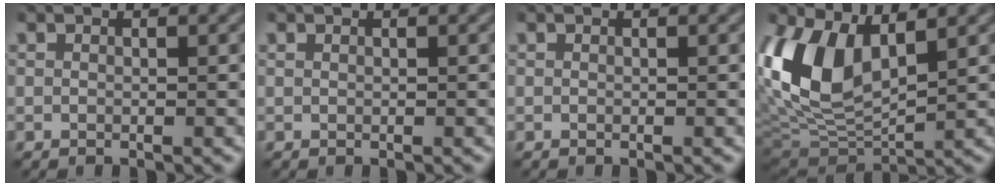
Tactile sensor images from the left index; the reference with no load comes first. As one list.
[{"total": 0.0}, {"total": 0.0}, {"total": 9.5, "force": [2.5, 5.3, 7.5], "torque": [-0.174, -0.008, 0.055]}]